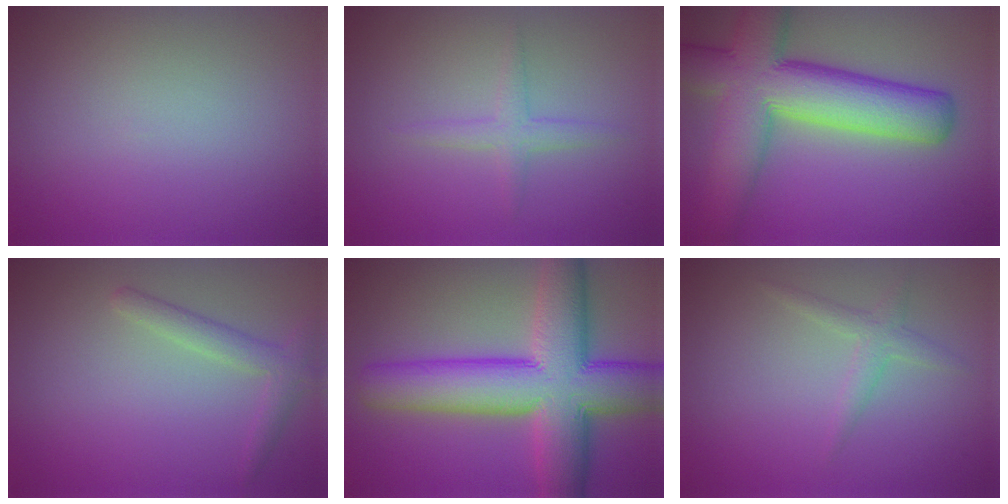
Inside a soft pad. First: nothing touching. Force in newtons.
{"total": 1.7, "press": 1.7, "slide": 0.1}
{"total": 11.9, "press": 11.9, "slide": 0.6}
{"total": 2.2, "press": 2.2, "slide": 0.1}
{"total": 12.2, "press": 12.2, "slide": 0.4}
{"total": 1.6, "press": 1.6, "slide": 0.0}